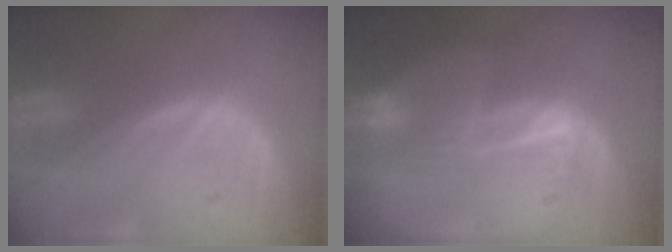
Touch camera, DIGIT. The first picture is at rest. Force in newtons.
{"total": 6.6, "press": 5.6, "slide": 3.6}